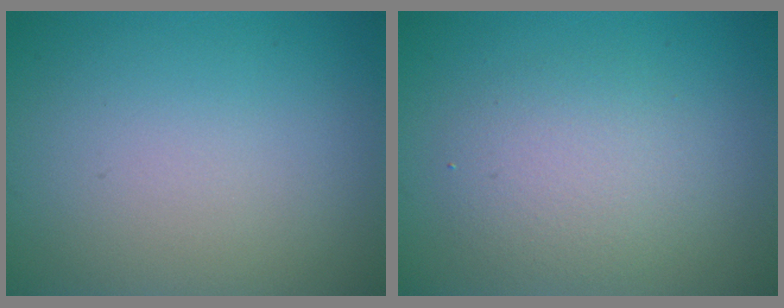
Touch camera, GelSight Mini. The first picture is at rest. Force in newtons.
{"total": 3.2, "press": 3.2, "slide": 0.3}